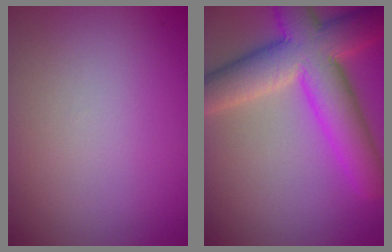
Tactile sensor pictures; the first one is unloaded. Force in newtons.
{"total": 10.1, "press": 10.0, "slide": 0.6}